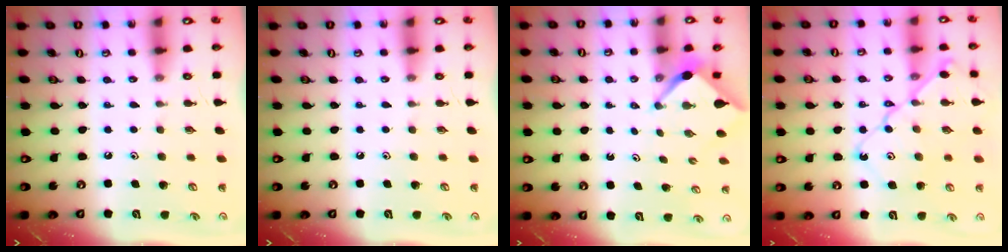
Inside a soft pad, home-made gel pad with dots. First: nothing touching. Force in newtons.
{"total": 0.0}
{"total": 2.6, "press": 2.6, "slide": 0.2}
{"total": 14.0, "press": 13.9, "slide": 1.5}